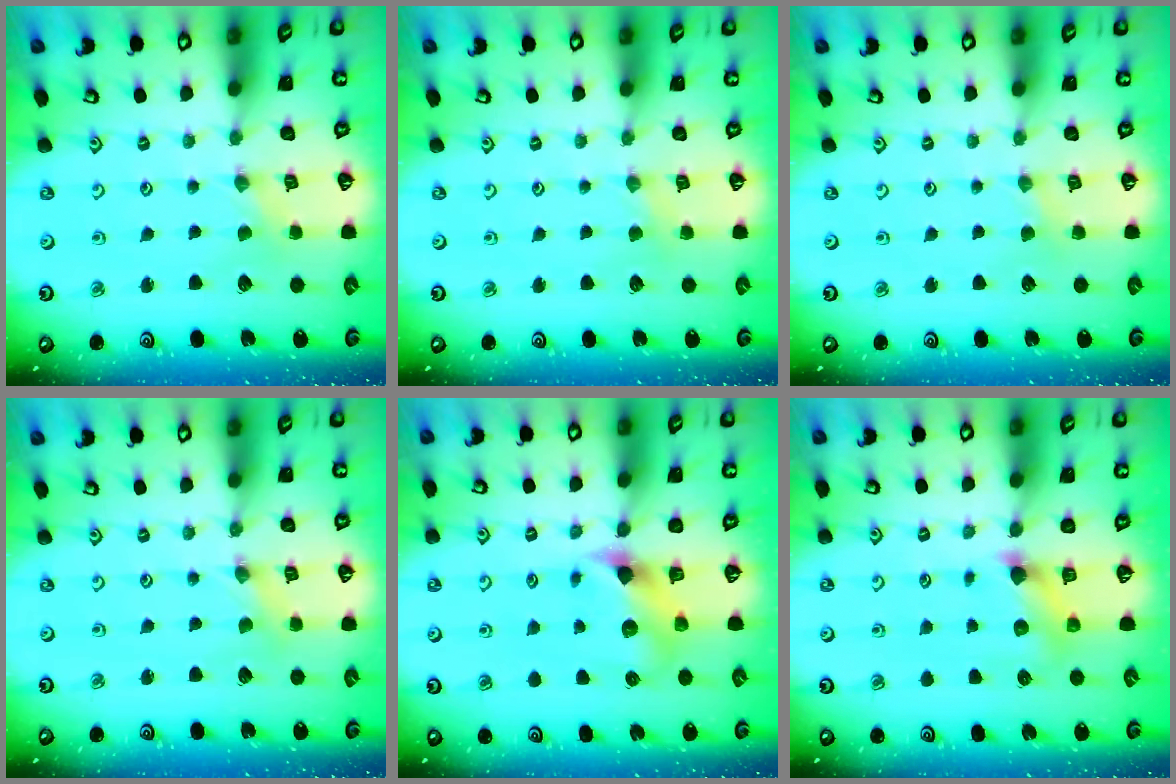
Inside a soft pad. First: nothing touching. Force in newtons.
{"total": 2.1, "press": 2.1, "slide": 0.3}
{"total": 1.9, "press": 1.8, "slide": 0.3}
{"total": 0.0}
{"total": 6.3, "press": 6.3, "slide": 0.6}
{"total": 7.1, "press": 7.0, "slide": 0.7}